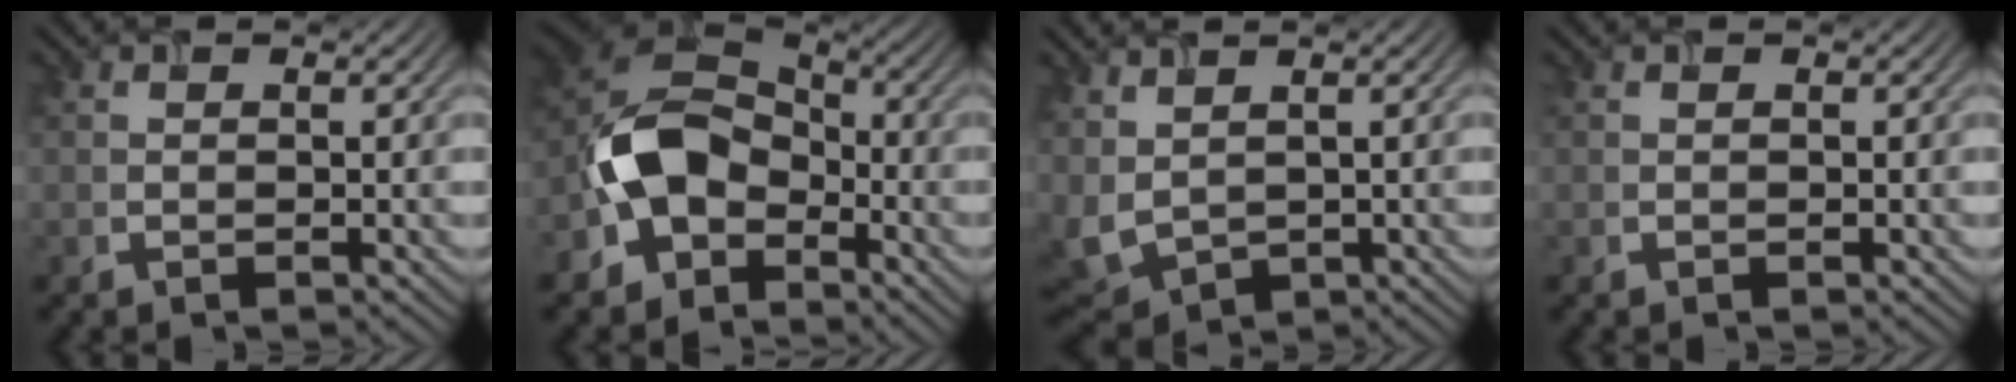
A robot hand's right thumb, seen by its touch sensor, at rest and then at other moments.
{"total": 10.1, "force": [-4.0, 7.4, 5.6], "torque": [-0.113, 0.005, -0.098]}
{"total": 5.7, "force": [1.8, 3.8, 3.9], "torque": [-0.134, -0.006, 0.046]}
{"total": 0.0}